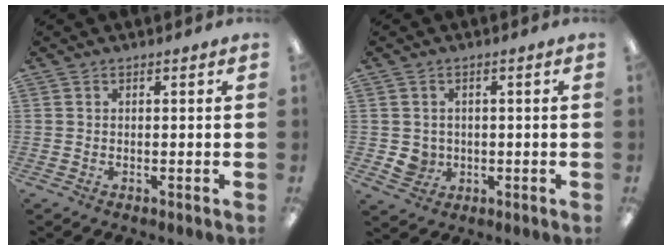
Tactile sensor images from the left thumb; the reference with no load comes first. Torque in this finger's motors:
{"motor_torque": [-0.53, 0.13, -0.21, -0.22, 0.00]}